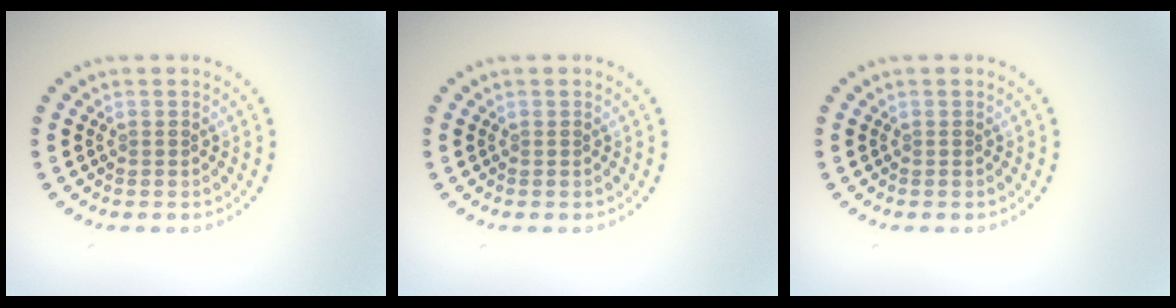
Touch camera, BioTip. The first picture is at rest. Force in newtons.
{"total": 0.0}
{"total": 0.0}